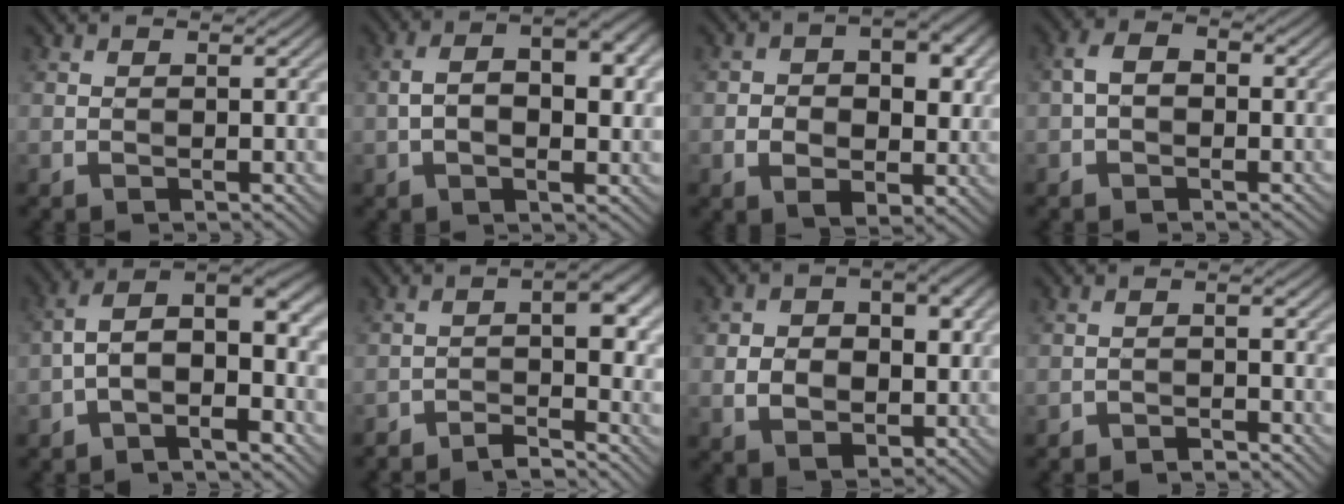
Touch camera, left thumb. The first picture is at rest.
{"total": 9.6, "force": [0.9, 4.7, 8.3], "torque": [-0.143, 0.005, 0.012]}
{"total": 8.8, "force": [0.4, 5.9, 6.5], "torque": [-0.093, -0.008, 0.016]}
{"total": 3.4, "force": [-0.7, 2.4, 2.3], "torque": [-0.048, 0.007, -0.018]}
{"total": 8.2, "force": [-2.4, 3.5, 7.0], "torque": [-0.124, 0.013, -0.053]}
{"total": 4.4, "force": [-3.0, 0.8, 3.1], "torque": [-0.046, 0.007, -0.056]}
{"total": 8.9, "force": [0.7, 6.3, 6.3], "torque": [-0.118, -0.008, 0.020]}
{"total": 2.0, "force": [-1.9, 0.4, 0.5], "torque": [-0.005, 0.004, -0.036]}